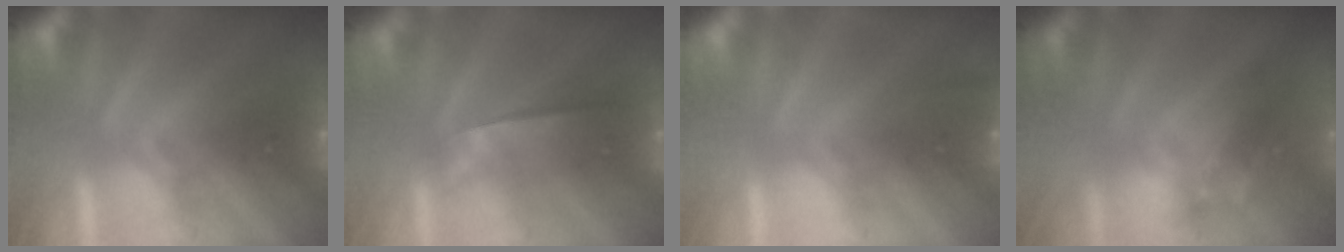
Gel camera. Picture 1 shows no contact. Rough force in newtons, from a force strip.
{"total": 2.0}
{"total": 4.5}
{"total": 2.9}